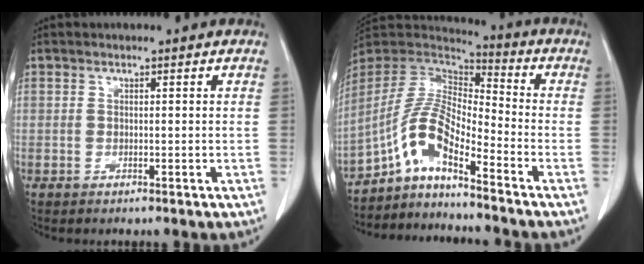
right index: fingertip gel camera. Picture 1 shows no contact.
{"total": 10.1, "force": [-6.4, 1.9, 7.6], "torque": [-0.165, 0.018, -0.125]}